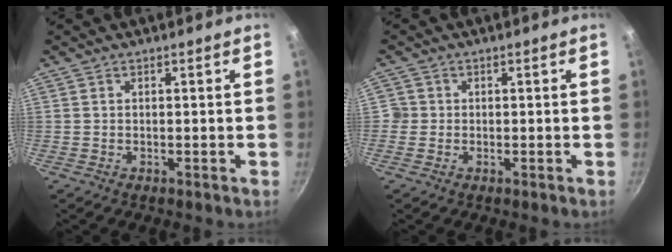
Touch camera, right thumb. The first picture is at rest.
{"total": 1.8, "force": [-0.2, 1.8, 0.2], "torque": [0.008, 0.007, -0.007]}